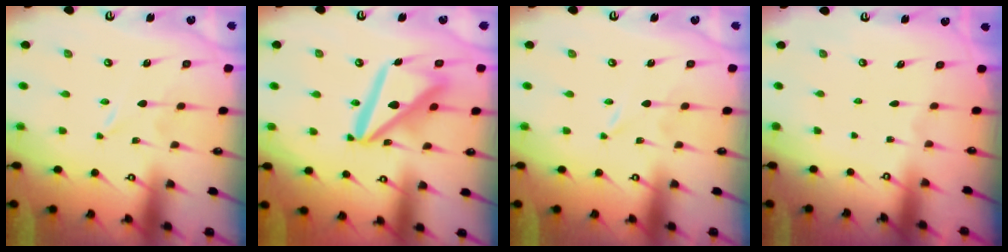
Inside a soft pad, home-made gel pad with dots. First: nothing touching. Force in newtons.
{"total": 16.9, "press": 16.8, "slide": 2.0}
{"total": 0.0}
{"total": 0.0}